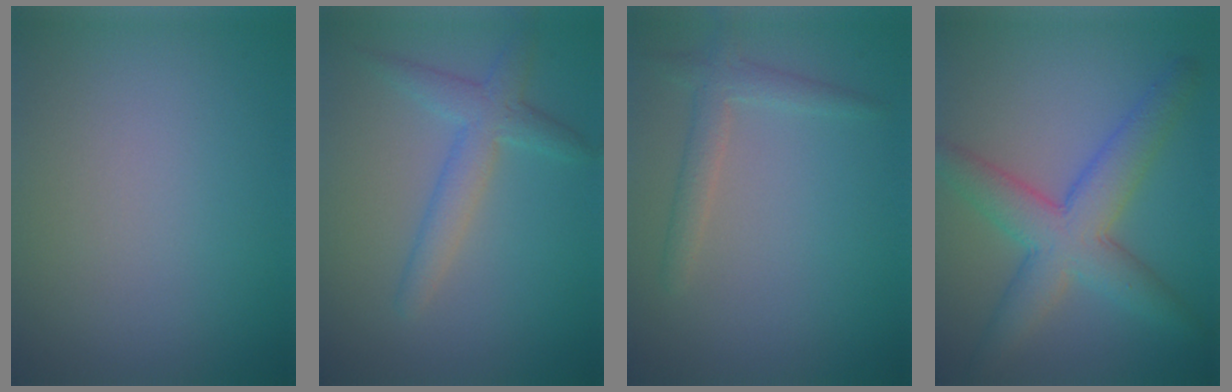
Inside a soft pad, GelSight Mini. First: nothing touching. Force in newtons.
{"total": 3.1, "press": 3.1, "slide": 0.2}
{"total": 2.2, "press": 2.2, "slide": 0.1}
{"total": 6.4, "press": 6.4, "slide": 0.2}